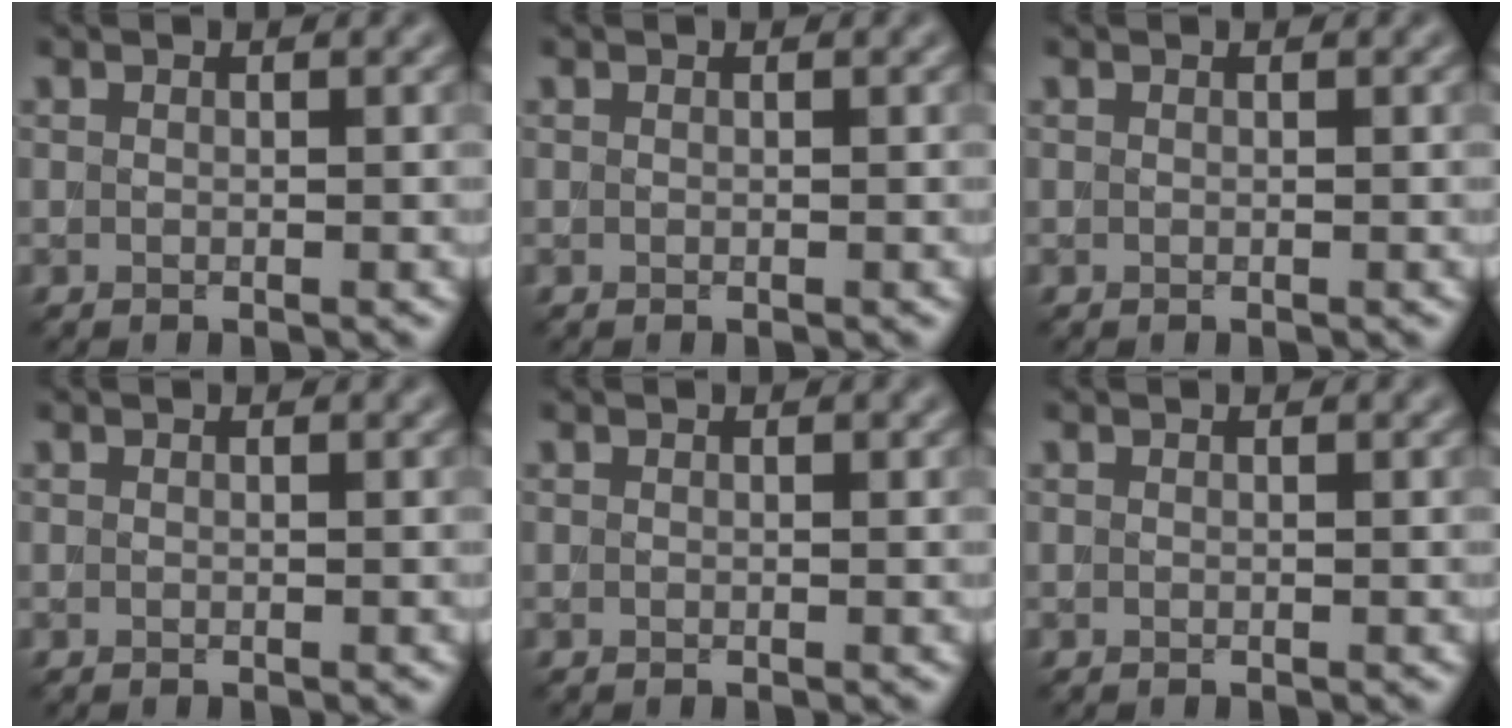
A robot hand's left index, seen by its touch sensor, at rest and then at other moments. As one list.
[{"total": 0.0}, {"total": 0.0}, {"total": 0.0}, {"total": 0.0}, {"total": 0.0}]